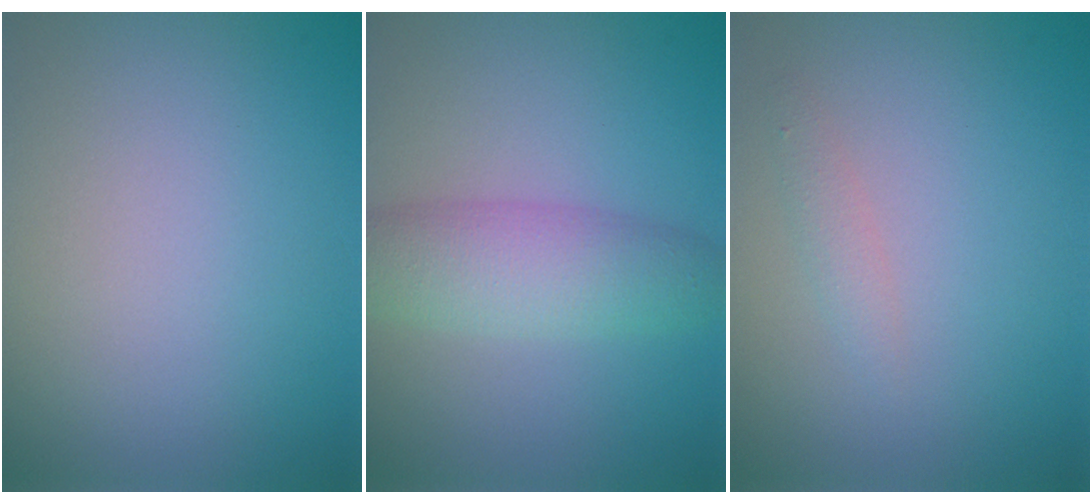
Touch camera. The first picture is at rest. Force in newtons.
{"total": 4.7, "press": 4.7, "slide": 0.1}
{"total": 1.1, "press": 1.1, "slide": 0.0}